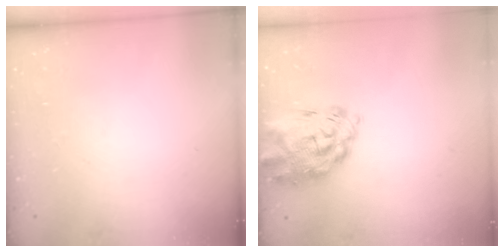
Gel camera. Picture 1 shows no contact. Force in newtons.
{"total": 3.1, "press": 2.8, "slide": 1.5}